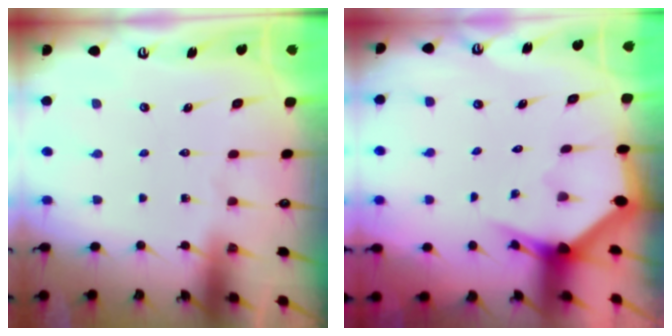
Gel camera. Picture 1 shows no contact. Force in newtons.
{"total": 2.7, "press": 2.7, "slide": 0.2}